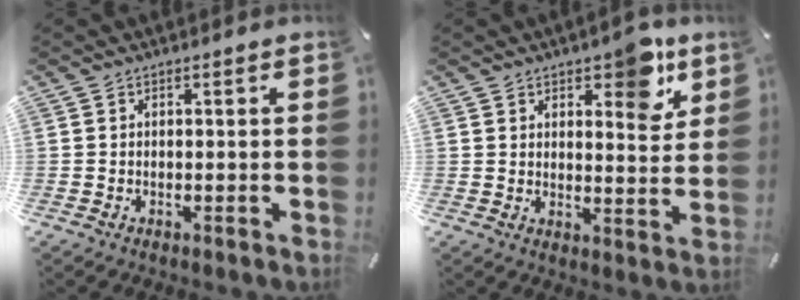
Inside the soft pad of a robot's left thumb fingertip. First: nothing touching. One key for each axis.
{"total": 8.8, "fx": 5.9, "fy": 4.3, "fz": 4.8, "tx": -0.039, "ty": -0.037, "tz": 0.095}